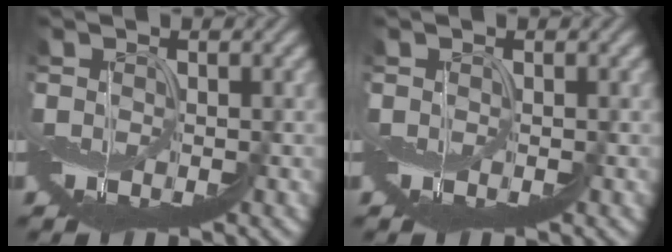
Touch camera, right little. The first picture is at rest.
{"total": 0.0}